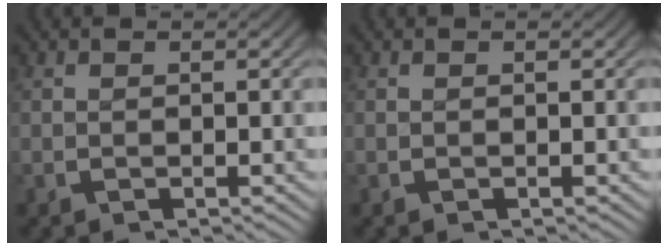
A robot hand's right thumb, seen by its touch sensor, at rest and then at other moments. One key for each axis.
{"total": 0.0}